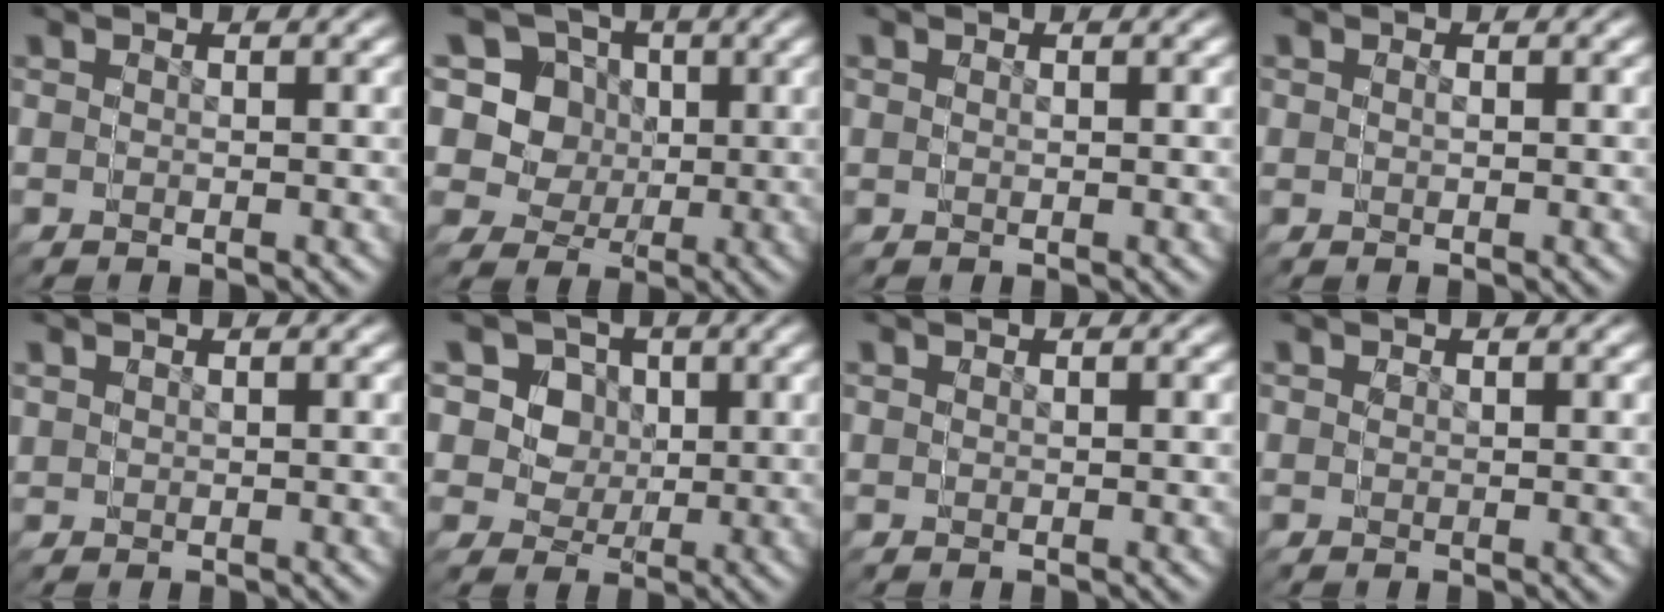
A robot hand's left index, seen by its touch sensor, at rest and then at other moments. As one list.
[{"total": 10.0, "force": [0.6, 8.8, 4.5], "torque": [-0.078, -0.034, 0.018]}, {"total": 0.6, "force": [0.2, 0.6, 0.1], "torque": [0.001, 0.000, 0.004]}, {"total": 1.0, "force": [0.0, 0.9, -0.4], "torque": [0.003, -0.010, 0.006]}, {"total": 1.7, "force": [0.6, 1.5, 0.5], "torque": [-0.005, -0.001, 0.013]}, {"total": 11.6, "force": [1.2, 10.4, 4.9], "torque": [-0.073, -0.027, 0.023]}, {"total": 0.7, "force": [0.3, 0.5, 0.4], "torque": [-0.004, 0.000, 0.007]}, {"total": 1.2, "force": [0.3, 0.9, 0.7], "torque": [-0.007, -0.003, 0.006]}]